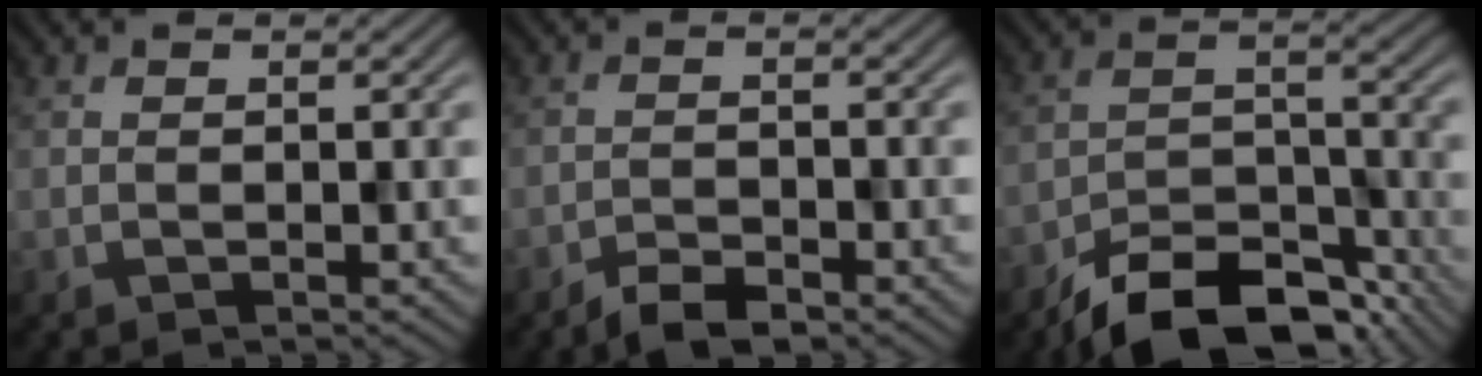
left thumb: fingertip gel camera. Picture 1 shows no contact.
{"total": 3.2, "force": [-2.6, 1.0, 1.6], "torque": [-0.026, 0.002, -0.051]}
{"total": 11.9, "force": [-9.4, 4.7, 5.7], "torque": [-0.090, -0.006, -0.163]}